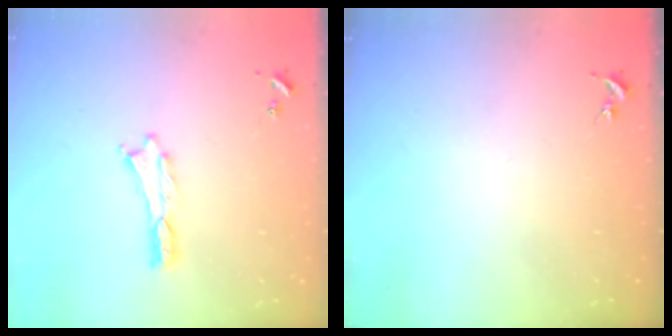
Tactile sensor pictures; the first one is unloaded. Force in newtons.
{"total": 0.0}